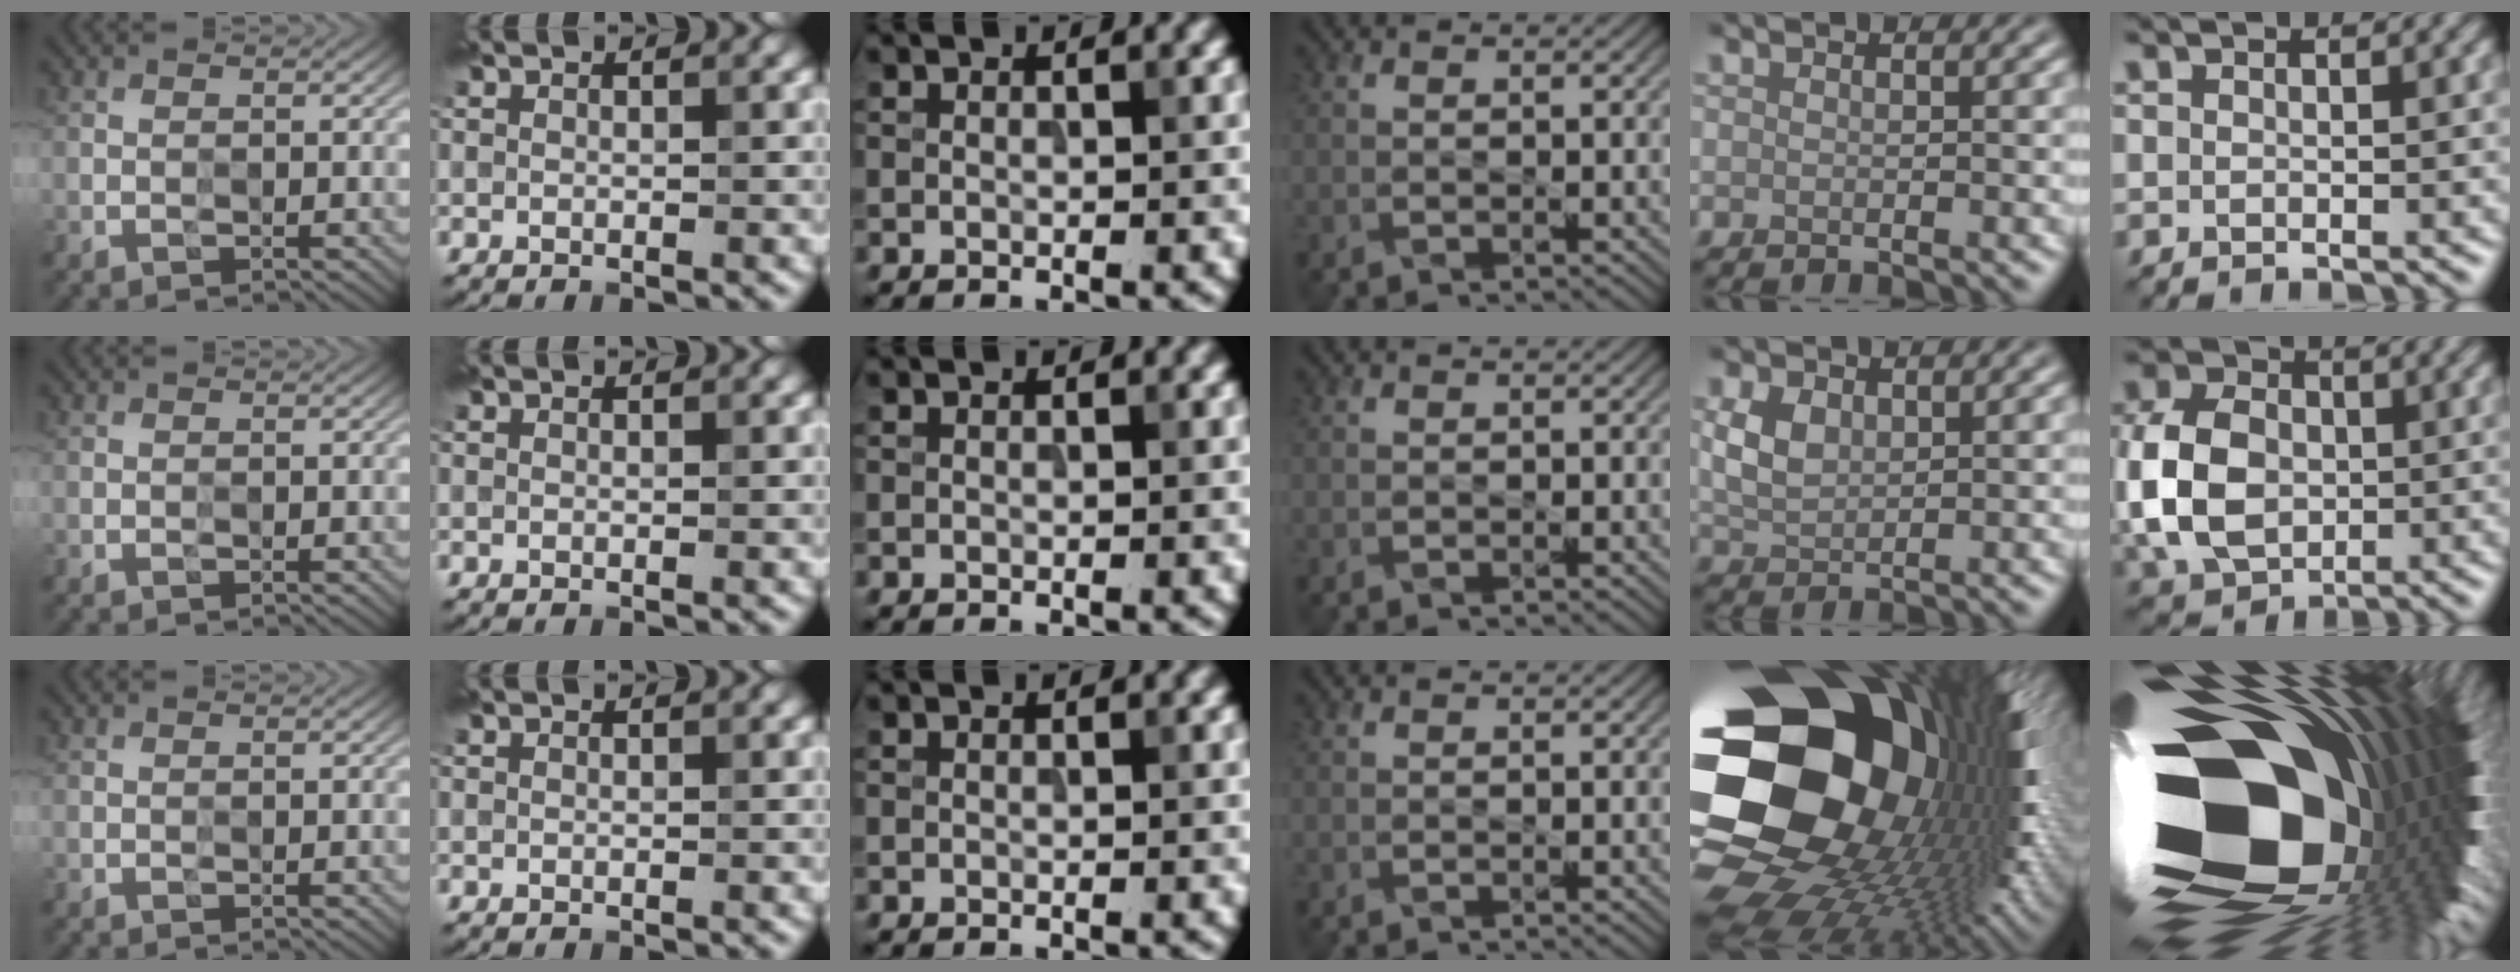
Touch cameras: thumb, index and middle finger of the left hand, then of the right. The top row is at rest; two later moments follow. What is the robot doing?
{"motion": "press", "object": "button"}